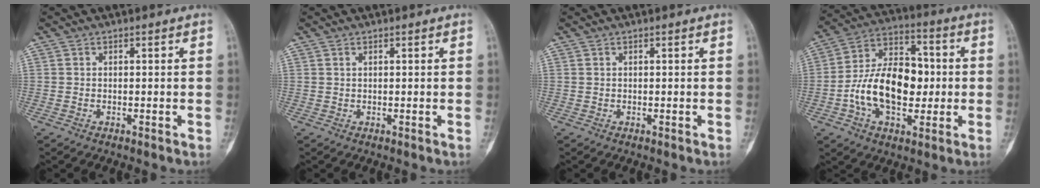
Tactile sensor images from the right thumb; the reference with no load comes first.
{"total": 1.7, "force": [0.3, 0.2, -1.6], "torque": [0.022, 0.003, 0.006]}
{"total": 0.0}
{"total": 17.7, "force": [-1.8, 10.9, 13.8], "torque": [-0.216, 0.033, -0.028]}